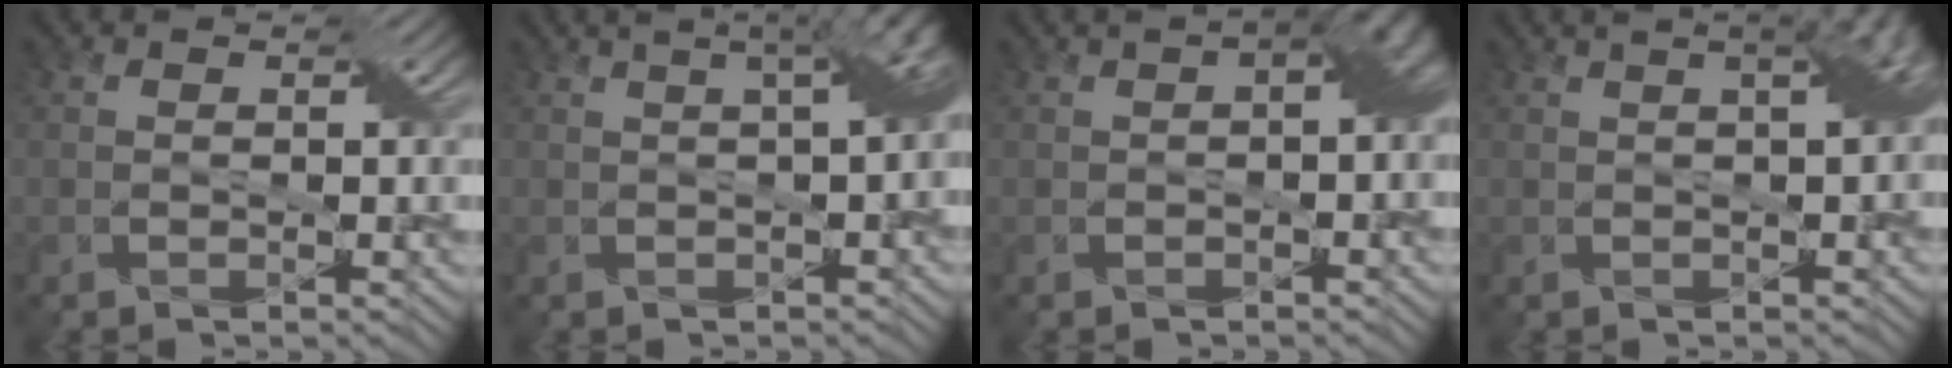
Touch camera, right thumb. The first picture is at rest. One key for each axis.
{"total": 8.8, "fx": 1.8, "fy": 3.5, "fz": 7.9, "tx": -0.065, "ty": 0.047, "tz": 0.004}
{"total": 5.4, "fx": 0.2, "fy": 2.4, "fz": 4.8, "tx": -0.057, "ty": 0.010, "tz": 0.008}
{"total": 5.0, "fx": 1.4, "fy": 1.6, "fz": 4.5, "tx": -0.042, "ty": 0.028, "tz": 0.007}